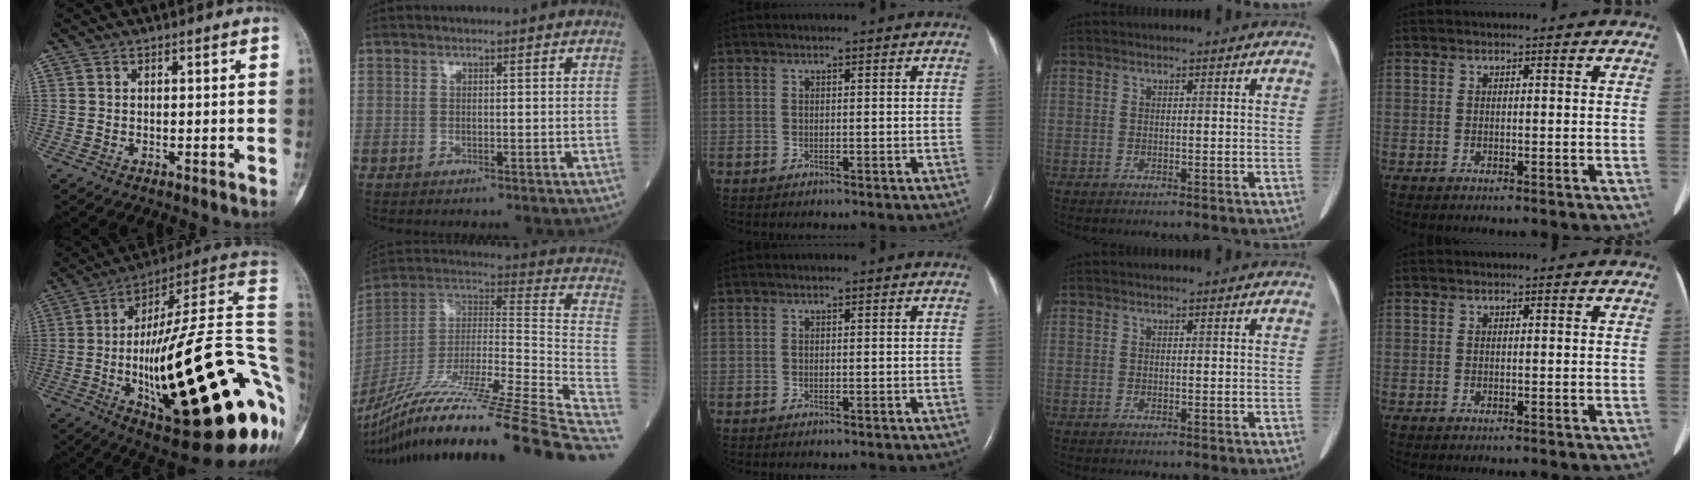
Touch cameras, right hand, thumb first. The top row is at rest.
{"thumb": {"total": 39.3, "force": [-6.7, 10.5, 37.2], "torque": [-0.471, 0.040, -0.099]}, "index": {"total": 37.1, "force": [-28.1, 0.7, 24.2], "torque": [-0.320, -0.060, -0.440]}}